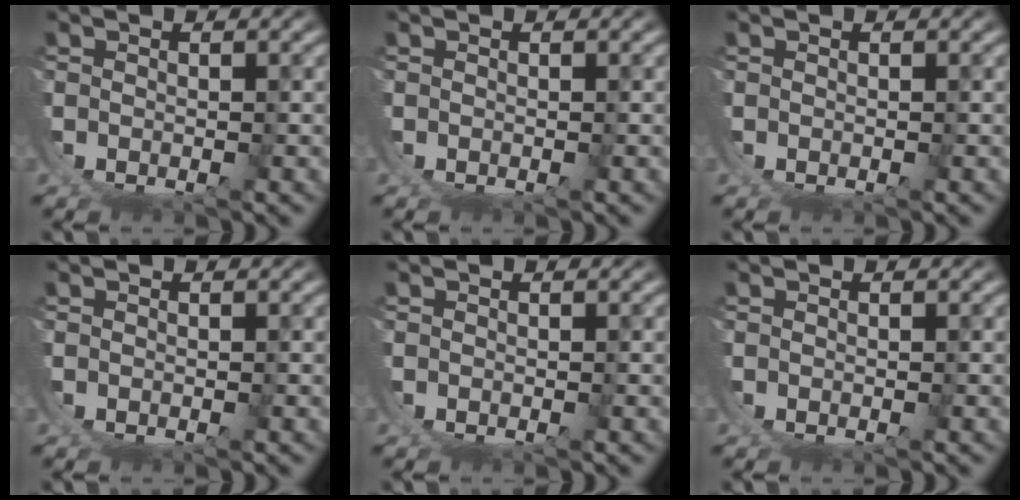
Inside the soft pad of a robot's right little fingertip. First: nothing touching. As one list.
[{"total": 0.0}, {"total": 0.0}, {"total": 0.0}, {"total": 0.0}, {"total": 0.0}]